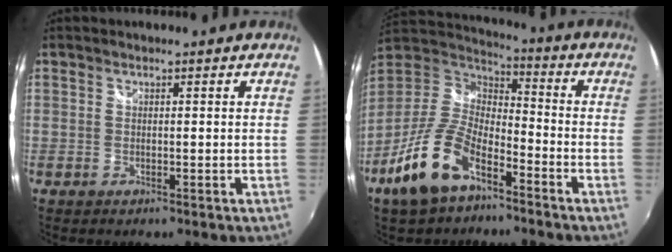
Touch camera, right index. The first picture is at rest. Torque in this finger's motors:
{"motor_torque": [1.08, -1.06, 0.82, 0.21]}